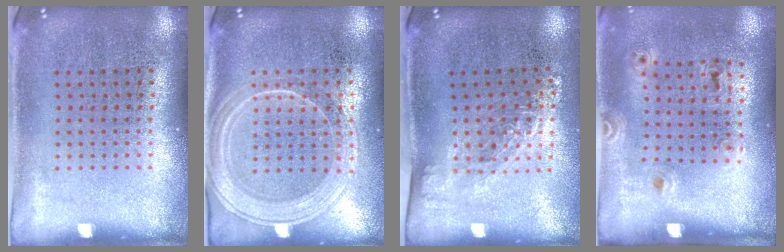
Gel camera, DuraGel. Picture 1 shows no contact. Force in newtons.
{"total": 2.0, "press": 1.9, "slide": 0.7}
{"total": 1.3, "press": 1.0, "slide": 0.9}
{"total": 1.3, "press": 0.8, "slide": 0.9}